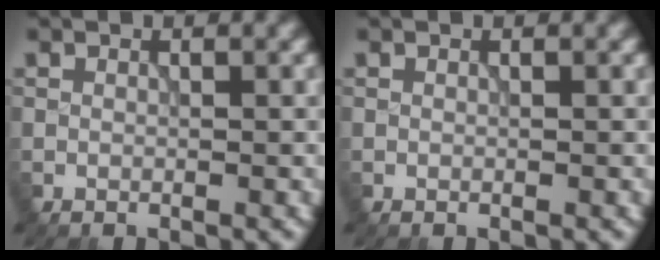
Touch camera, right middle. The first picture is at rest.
{"total": 0.0}